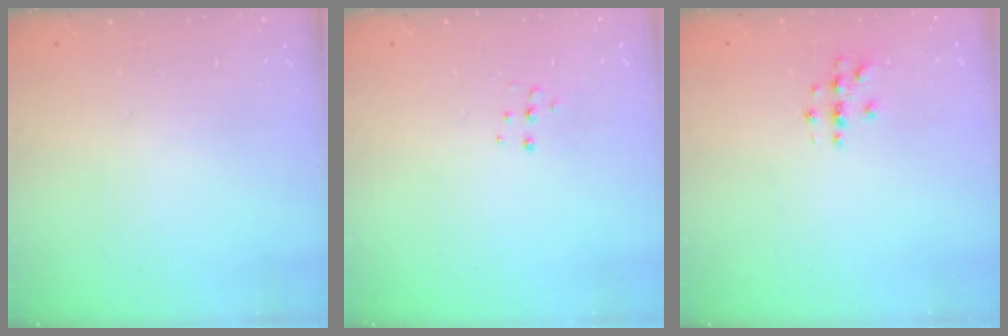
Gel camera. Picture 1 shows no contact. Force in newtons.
{"total": 4.7, "press": 4.7, "slide": 0.4}
{"total": 2.7, "press": 2.7, "slide": 0.3}